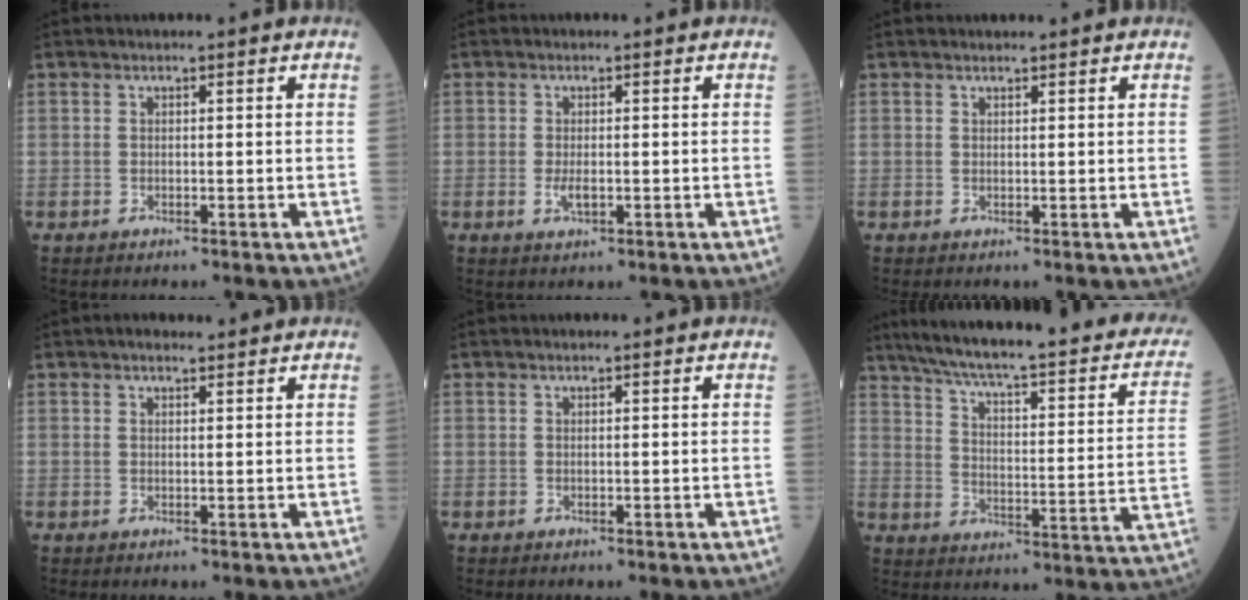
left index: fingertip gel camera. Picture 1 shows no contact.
{"total": 1.8, "force": [-0.5, 0.7, 1.6], "torque": [-0.033, -0.005, -0.006]}
{"total": 1.5, "force": [1.4, 0.1, 0.3], "torque": [-0.007, 0.008, 0.022]}
{"total": 2.1, "force": [1.8, 0.6, 0.9], "torque": [-0.018, 0.014, 0.027]}
{"total": 0.0}
{"total": 27.4, "force": [21.4, 4.6, 16.5], "torque": [-0.244, -0.007, 0.271]}